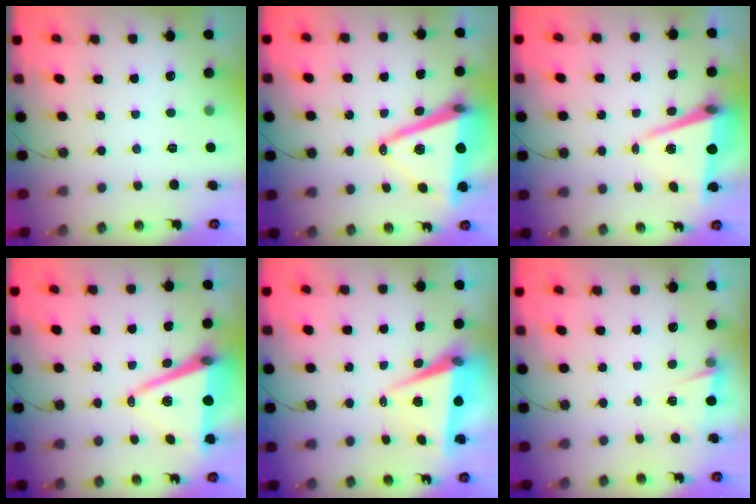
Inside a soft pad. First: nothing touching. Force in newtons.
{"total": 16.3, "press": 15.8, "slide": 4.0}
{"total": 7.4, "press": 6.4, "slide": 3.8}
{"total": 12.3, "press": 11.6, "slide": 4.2}
{"total": 7.0, "press": 5.6, "slide": 4.3}
{"total": 1.3, "press": 0.7, "slide": 1.1}